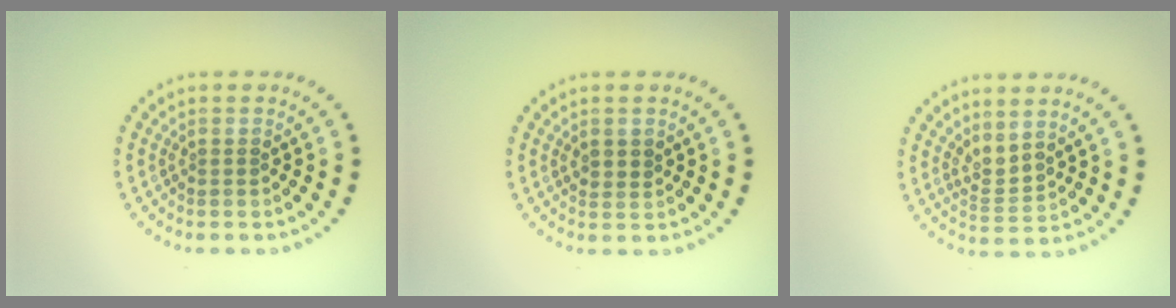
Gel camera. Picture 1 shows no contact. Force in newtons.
{"total": 1.3, "press": 1.2, "slide": 0.5}
{"total": 2.1, "press": 1.4, "slide": 1.6}